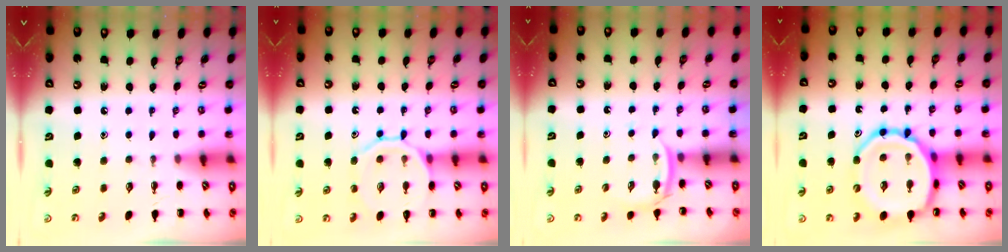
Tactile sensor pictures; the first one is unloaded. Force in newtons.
{"total": 12.1, "press": 12.0, "slide": 1.3}
{"total": 3.3, "press": 3.1, "slide": 1.2}
{"total": 15.8, "press": 15.5, "slide": 2.9}